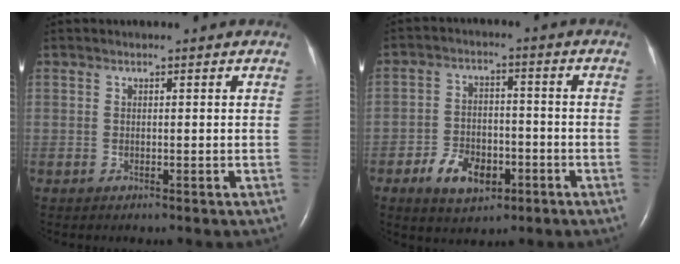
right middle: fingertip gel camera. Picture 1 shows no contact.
{"total": 7.4, "force": [-3.6, 4.4, 4.7], "torque": [-0.089, 0.008, -0.055]}